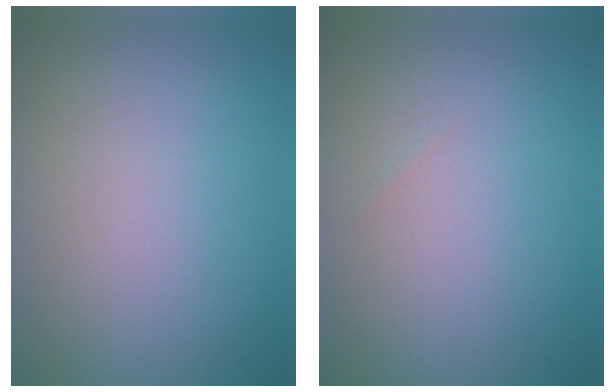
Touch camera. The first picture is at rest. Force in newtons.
{"total": 0.0}